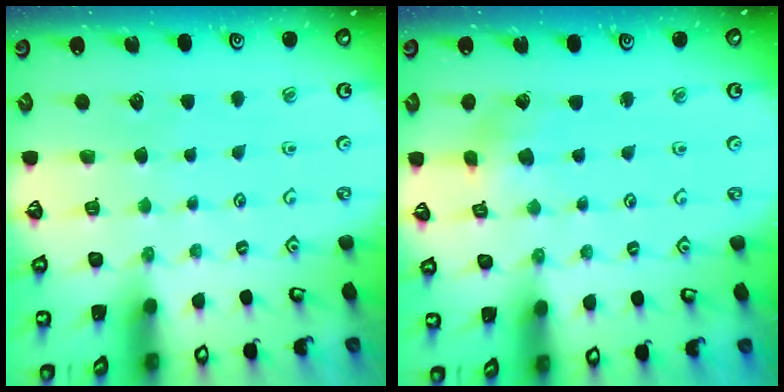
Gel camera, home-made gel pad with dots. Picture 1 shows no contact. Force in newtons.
{"total": 2.9, "press": 2.8, "slide": 0.2}